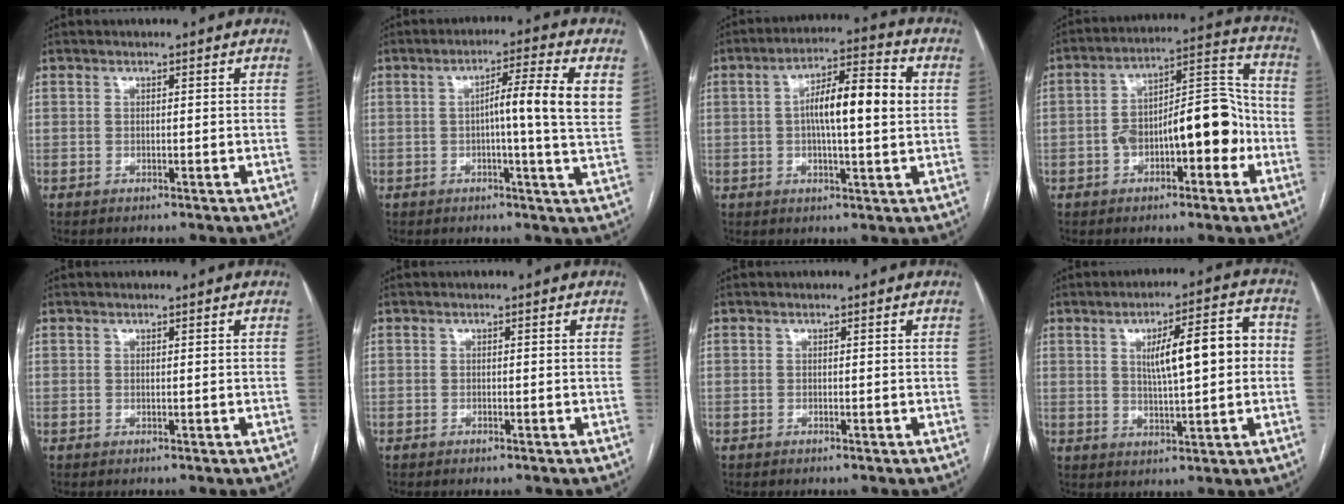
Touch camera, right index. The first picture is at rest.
{"total": 9.2, "force": [1.4, -0.4, 9.1], "torque": [-0.135, 0.009, 0.014]}
{"total": 11.0, "force": [1.0, 2.0, 10.7], "torque": [-0.182, 0.023, 0.012]}
{"total": 13.7, "force": [-3.2, 5.1, 12.3], "torque": [-0.201, 0.045, -0.047]}
{"total": 0.0}
{"total": 0.6, "force": [-0.5, 0.1, 0.2], "torque": [-0.007, -0.001, -0.006]}
{"total": 0.0}
{"total": 10.2, "force": [1.2, 2.2, 9.9], "torque": [-0.147, 0.026, 0.023]}